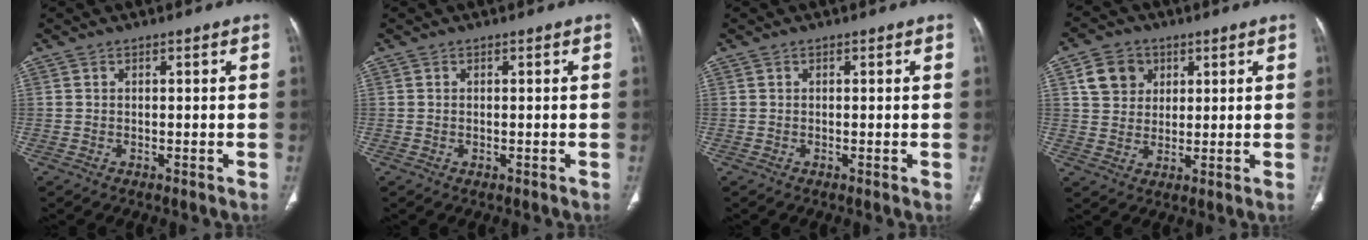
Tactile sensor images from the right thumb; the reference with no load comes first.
{"total": 0.0}
{"total": 0.6, "force": [0.0, 0.1, 0.6], "torque": [-0.013, -0.003, -0.001]}
{"total": 7.5, "force": [3.0, 6.3, 2.9], "torque": [-0.023, -0.005, 0.055]}